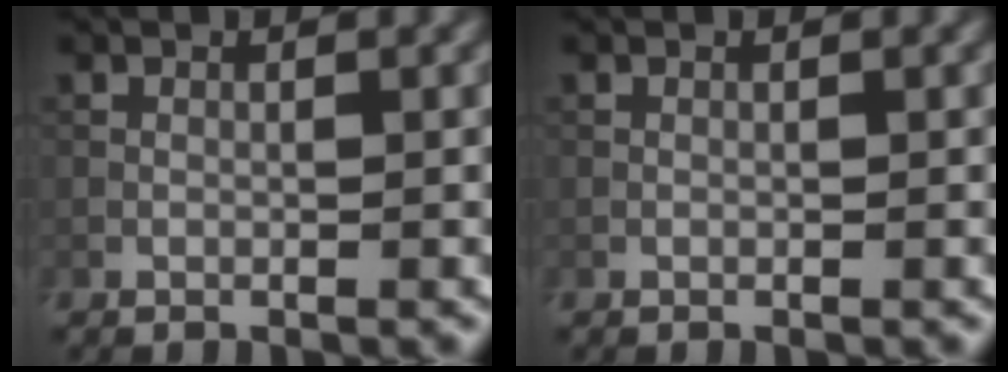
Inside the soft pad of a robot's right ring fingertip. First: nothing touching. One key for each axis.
{"total": 0.0}